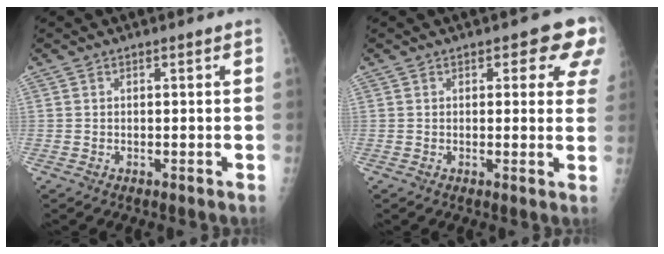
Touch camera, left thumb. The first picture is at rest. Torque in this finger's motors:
{"motor_torque": [-0.09, 0.09, -0.11, -0.06, 0.06]}